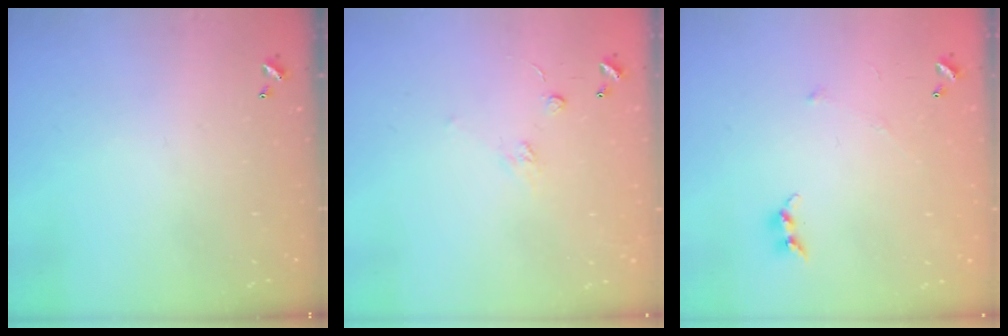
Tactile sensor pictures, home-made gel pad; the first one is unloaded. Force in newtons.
{"total": 2.5, "press": 2.3, "slide": 1.0}
{"total": 6.2, "press": 6.2, "slide": 0.4}